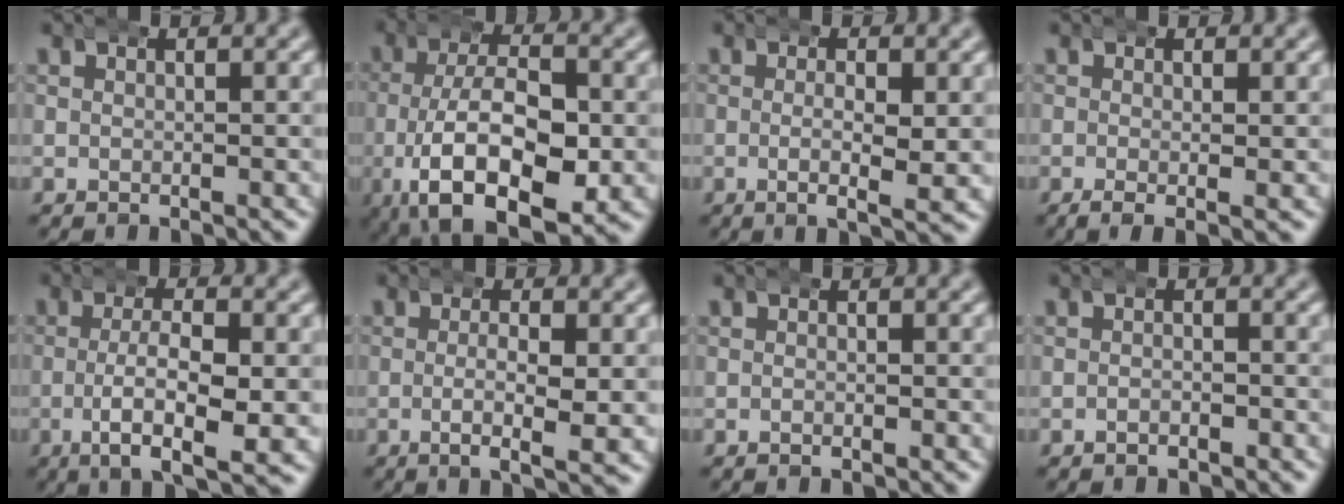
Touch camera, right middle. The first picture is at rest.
{"total": 12.4, "force": [-4.7, 6.9, 9.2], "torque": [-0.192, -0.052, -0.050]}
{"total": 3.8, "force": [-0.5, 0.6, 3.7], "torque": [-0.054, -0.005, -0.009]}
{"total": 1.9, "force": [-1.0, 0.2, 1.6], "torque": [-0.028, -0.005, -0.017]}
{"total": 6.6, "force": [-2.5, 1.8, 5.9], "torque": [-0.094, -0.016, -0.031]}
{"total": 4.3, "force": [-1.0, 0.6, 4.2], "torque": [-0.062, -0.006, -0.015]}
{"total": 0.5, "force": [-0.3, 0.2, 0.3], "torque": [-0.005, 0.003, -0.008]}
{"total": 1.1, "force": [-1.0, 0.5, 0.4], "torque": [-0.001, 0.000, -0.020]}